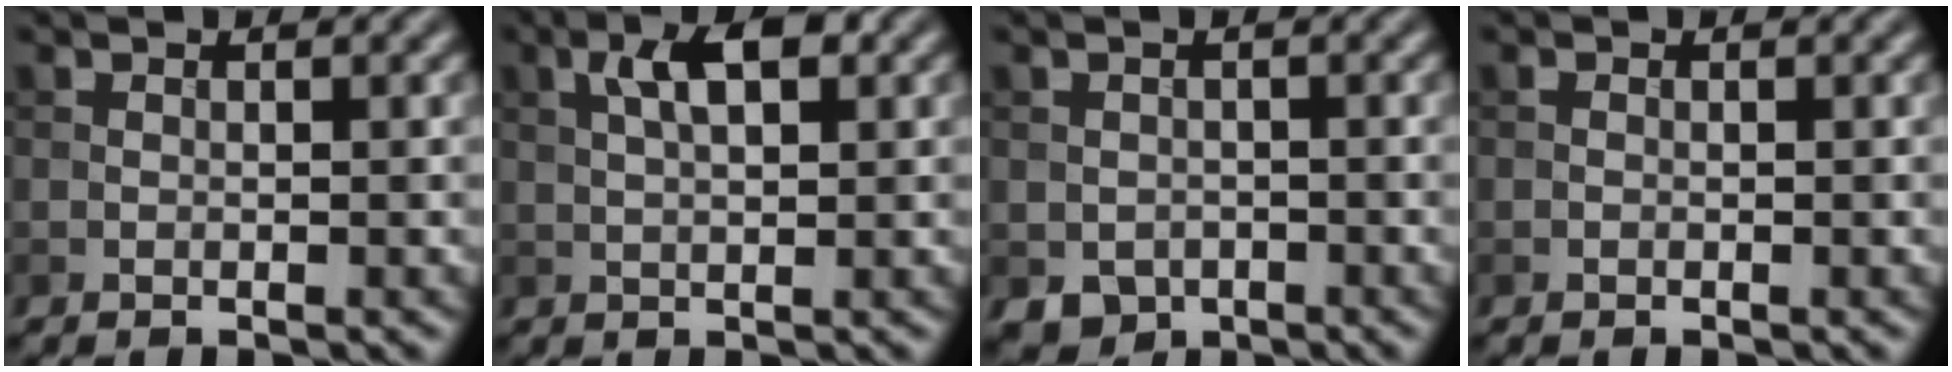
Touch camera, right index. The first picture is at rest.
{"total": 4.2, "force": [1.5, 1.6, 3.6], "torque": [-0.067, 0.011, 0.026]}
{"total": 2.3, "force": [-1.0, 1.9, 0.8], "torque": [-0.015, -0.008, -0.019]}
{"total": 0.0}